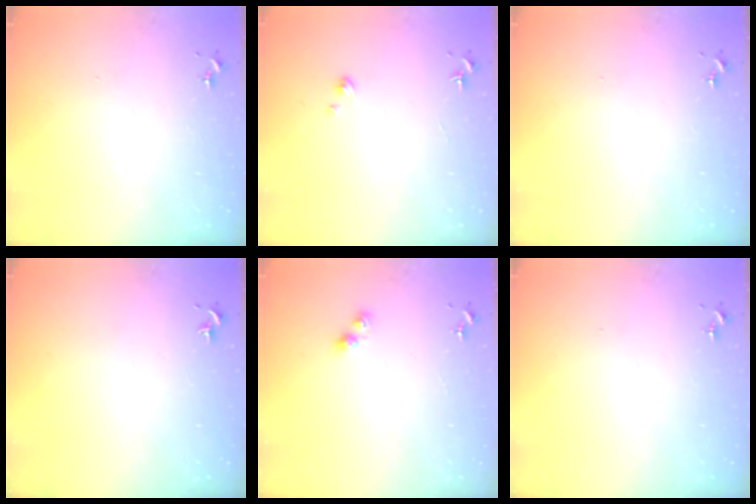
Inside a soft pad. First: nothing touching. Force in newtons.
{"total": 1.8, "press": 1.8, "slide": 0.2}
{"total": 0.0}
{"total": 0.0}
{"total": 2.8, "press": 2.8, "slide": 0.5}
{"total": 0.0}